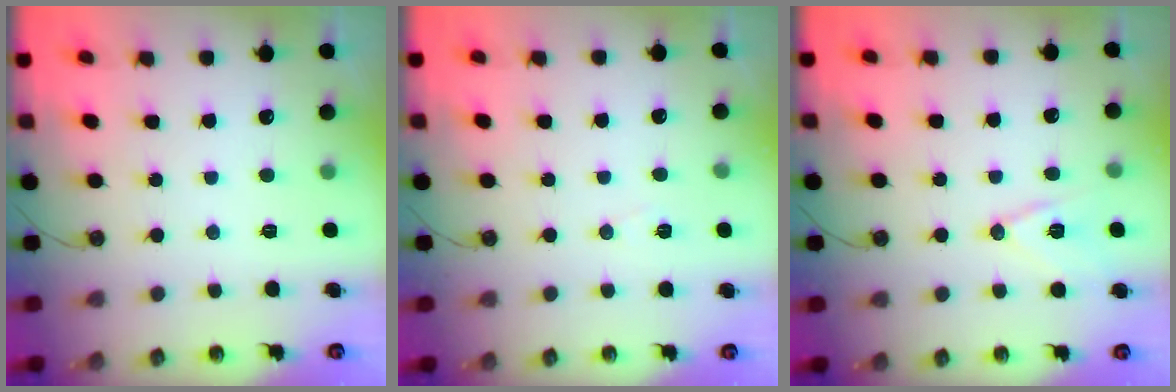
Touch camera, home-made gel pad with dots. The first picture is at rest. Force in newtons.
{"total": 6.2, "press": 4.2, "slide": 4.5}
{"total": 9.9, "press": 9.3, "slide": 3.4}